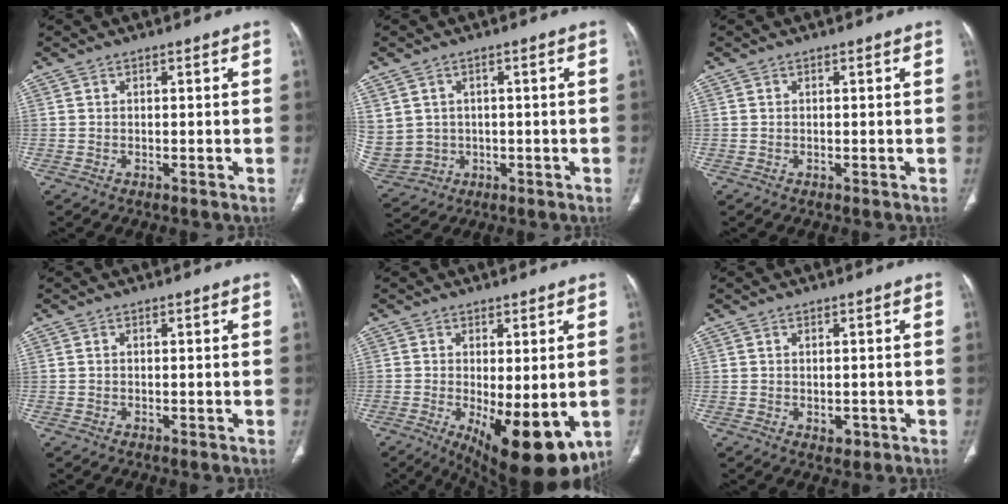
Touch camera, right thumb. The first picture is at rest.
{"total": 10.6, "force": [0.5, 9.9, 3.8], "torque": [-0.111, 0.015, 0.040]}
{"total": 0.0}
{"total": 0.0}
{"total": 14.9, "force": [-4.3, 5.5, 13.2], "torque": [-0.168, -0.025, -0.043]}
{"total": 2.0, "force": [-0.5, 1.4, 1.4], "torque": [-0.013, -0.001, -0.001]}